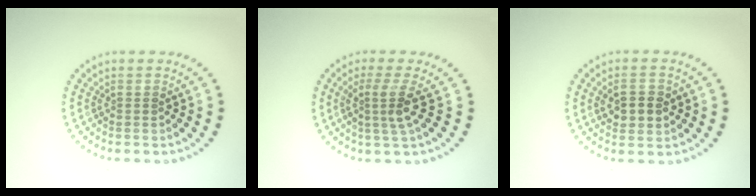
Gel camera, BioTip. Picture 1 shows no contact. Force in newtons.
{"total": 2.7, "press": 2.0, "slide": 1.9}
{"total": 3.0, "press": 3.0, "slide": 0.3}